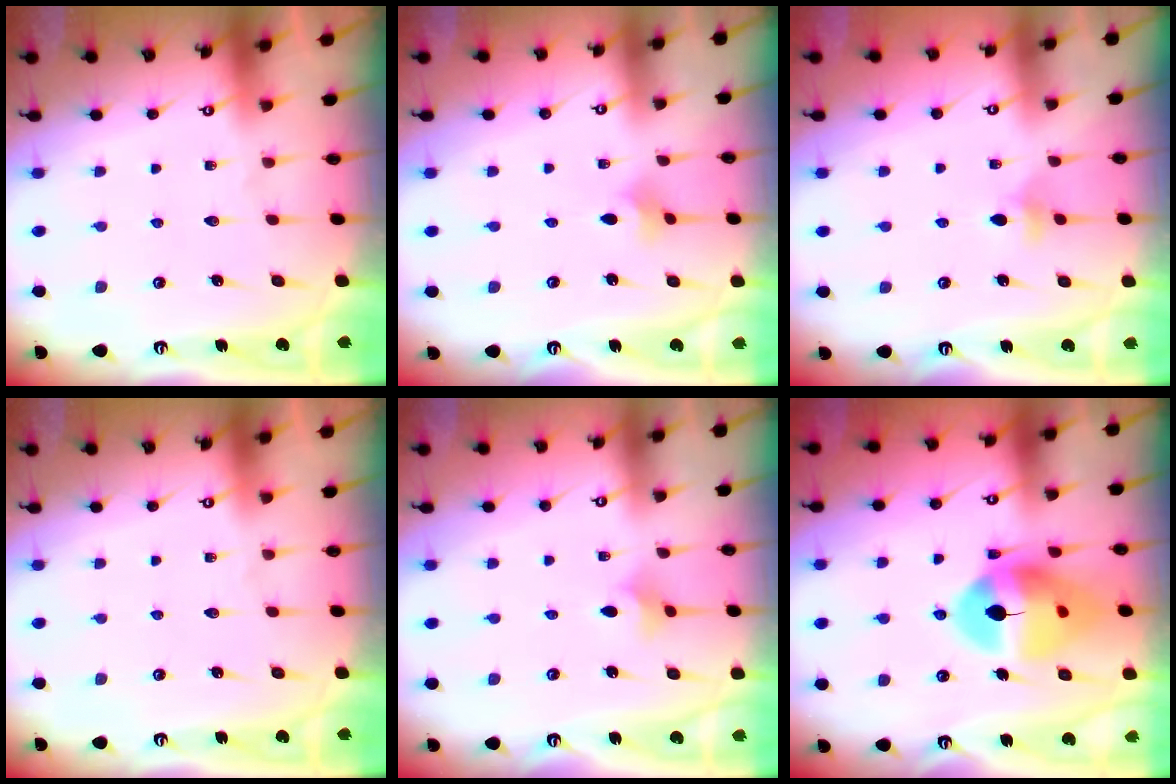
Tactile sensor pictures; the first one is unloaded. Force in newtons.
{"total": 2.8, "press": 2.7, "slide": 0.6}
{"total": 4.9, "press": 4.8, "slide": 1.0}
{"total": 0.0}
{"total": 3.6, "press": 3.5, "slide": 0.8}
{"total": 16.0, "press": 15.9, "slide": 1.9}